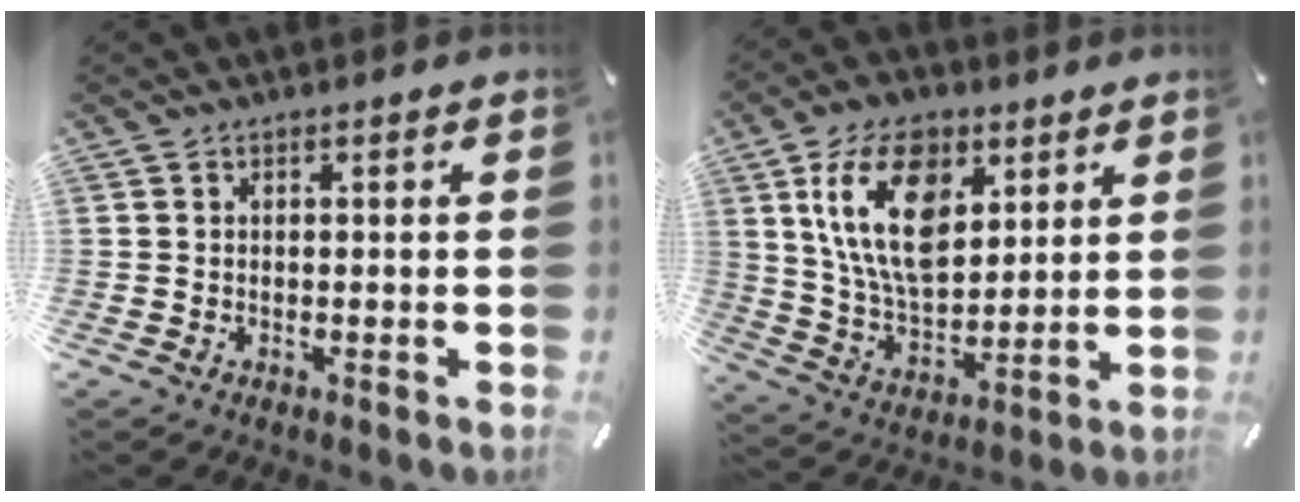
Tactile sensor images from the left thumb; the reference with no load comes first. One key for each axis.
{"total": 17.2, "fx": 7.2, "fy": 10.2, "fz": 11.8, "tx": -0.250, "ty": -0.011, "tz": 0.126}